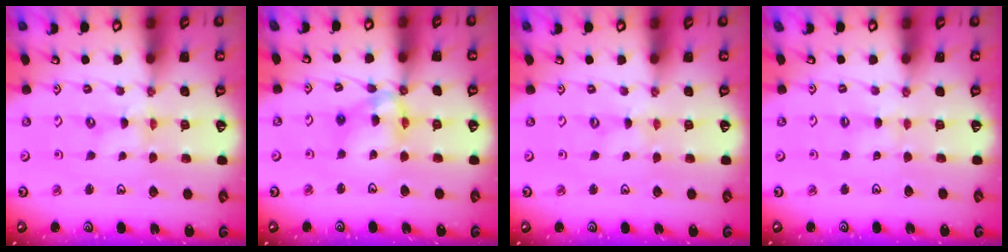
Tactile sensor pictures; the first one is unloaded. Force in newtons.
{"total": 11.7, "press": 11.7, "slide": 0.9}
{"total": 0.7, "press": 0.6, "slide": 0.1}
{"total": 2.3, "press": 2.3, "slide": 0.4}